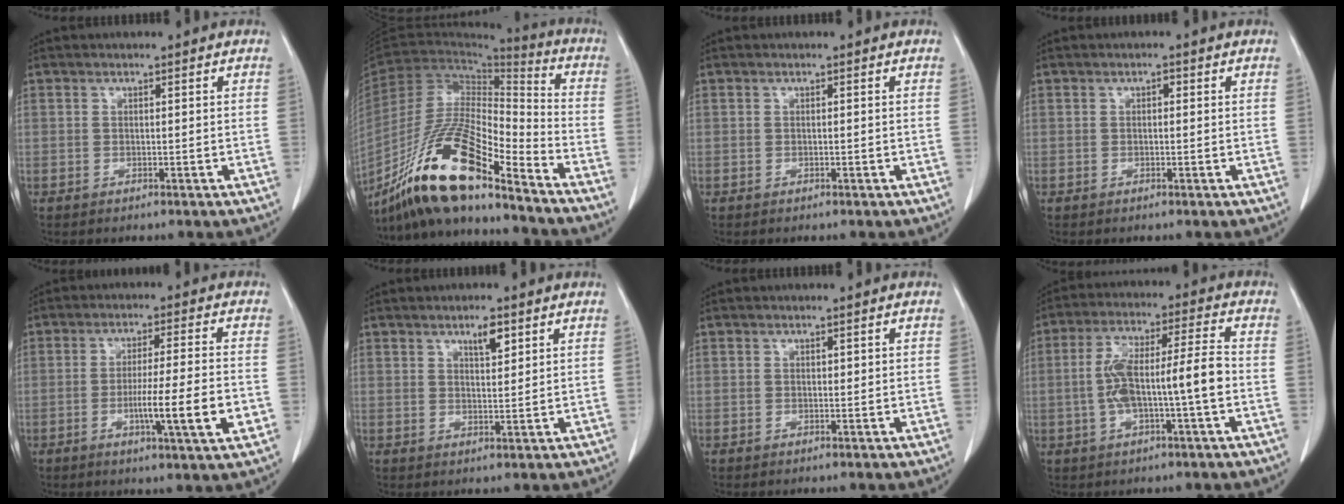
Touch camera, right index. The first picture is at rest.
{"total": 18.5, "force": [-13.8, 2.5, 12.1], "torque": [-0.240, -0.016, -0.254]}
{"total": 0.0}
{"total": 0.7, "force": [0.2, 0.4, 0.5], "torque": [-0.007, 0.003, 0.002]}
{"total": 10.2, "force": [-2.7, -0.2, 9.8], "torque": [-0.157, -0.014, -0.046]}
{"total": 3.2, "force": [2.0, 0.9, 2.4], "torque": [-0.042, -0.001, 0.035]}
{"total": 0.6, "force": [0.2, 0.4, 0.5], "torque": [-0.006, 0.005, 0.006]}
{"total": 10.7, "force": [-1.6, 1.2, 10.5], "torque": [-0.198, 0.025, -0.030]}